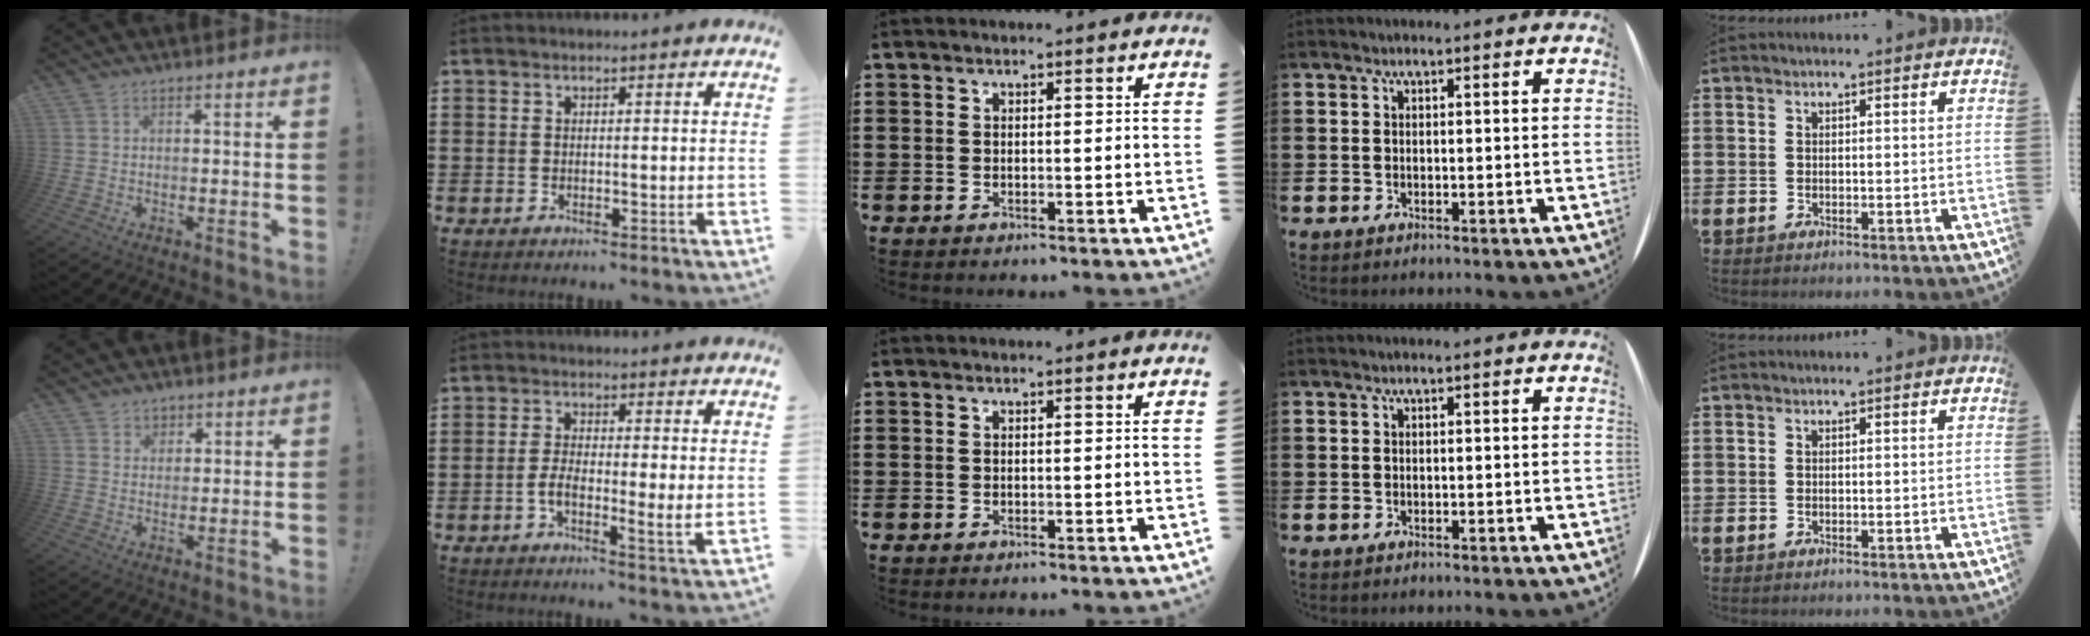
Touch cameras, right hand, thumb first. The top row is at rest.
{"thumb": {"total": 3.8, "force": [2.6, 2.7, 0.0], "torque": [0.009, -0.015, 0.044]}, "index": {"total": 4.9, "force": [-0.9, 1.1, 4.8], "torque": [-0.092, -0.004, -0.018]}}